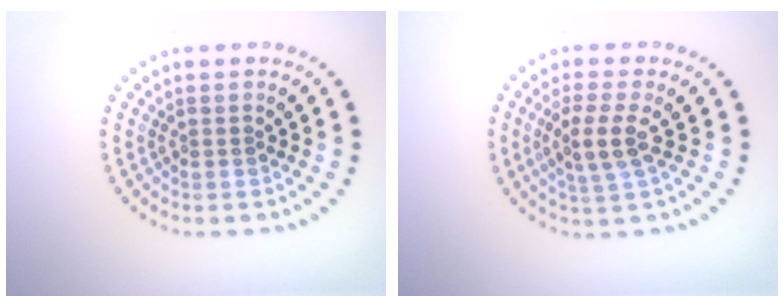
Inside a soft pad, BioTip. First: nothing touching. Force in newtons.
{"total": 2.9, "press": 2.5, "slide": 1.4}